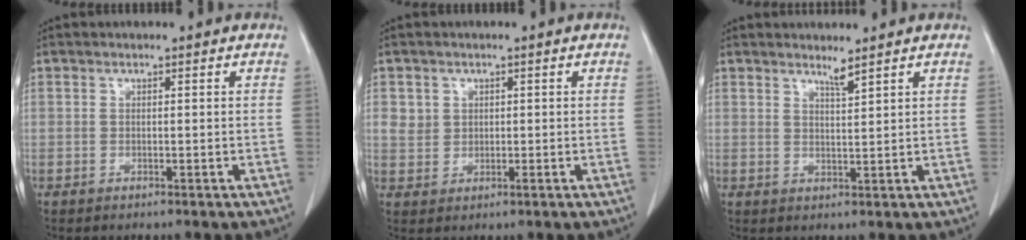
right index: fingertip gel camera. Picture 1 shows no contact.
{"total": 3.0, "force": [1.0, 2.7, 0.7], "torque": [-0.005, 0.003, 0.023]}
{"total": 1.8, "force": [1.6, -0.5, 0.7], "torque": [-0.015, -0.012, 0.031]}